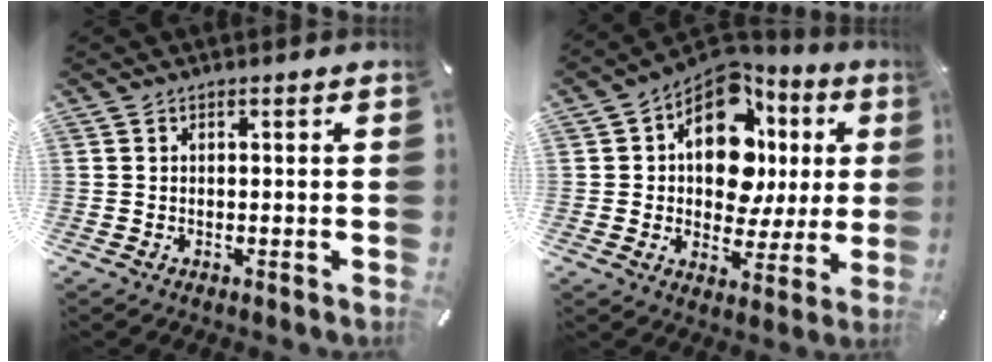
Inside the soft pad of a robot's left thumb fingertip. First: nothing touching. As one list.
[{"total": 16.2, "force": [4.6, 11.0, 10.9], "torque": [-0.171, -0.029, 0.082]}]